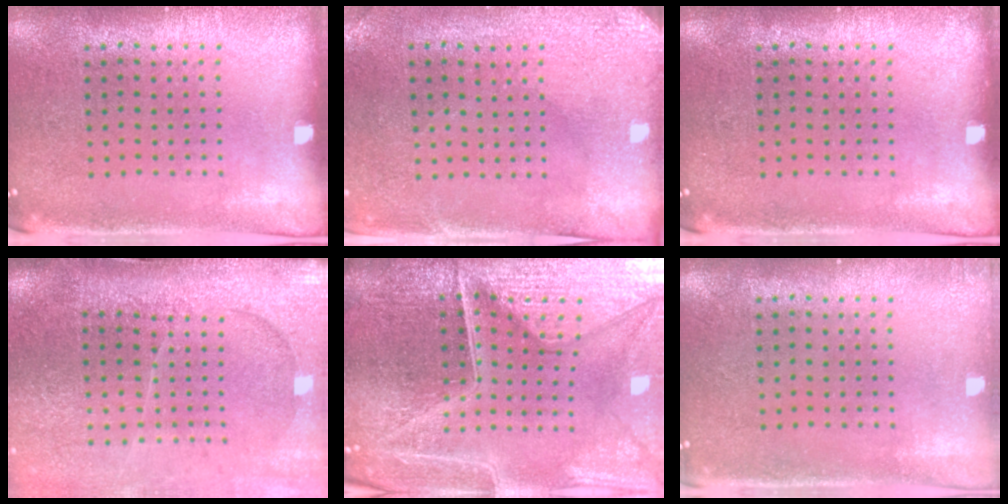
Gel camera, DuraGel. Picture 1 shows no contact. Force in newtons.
{"total": 3.0, "press": 2.5, "slide": 1.7}
{"total": 0.0}
{"total": 4.6, "press": 3.6, "slide": 2.8}
{"total": 6.3, "press": 5.7, "slide": 2.7}
{"total": 0.9, "press": 0.8, "slide": 0.3}